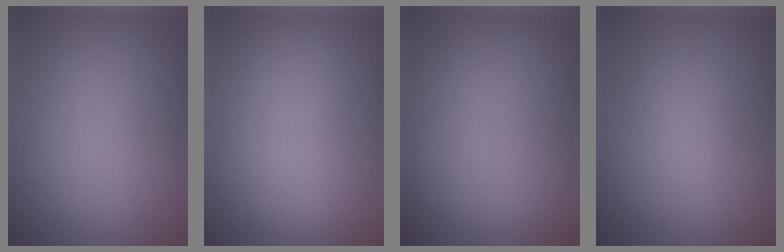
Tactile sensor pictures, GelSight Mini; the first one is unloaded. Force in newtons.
{"total": 0.0}
{"total": 0.0}
{"total": 1.5, "press": 1.5, "slide": 0.1}